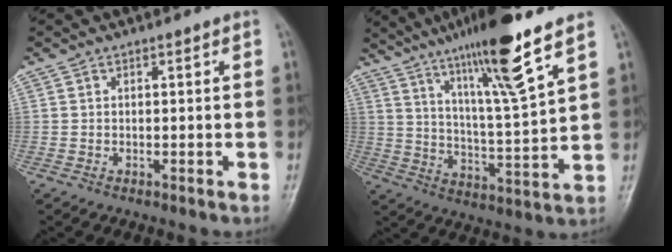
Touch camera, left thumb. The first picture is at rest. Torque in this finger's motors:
{"motor_torque": [0.74, -0.40, 1.57, -1.18, 0.22]}